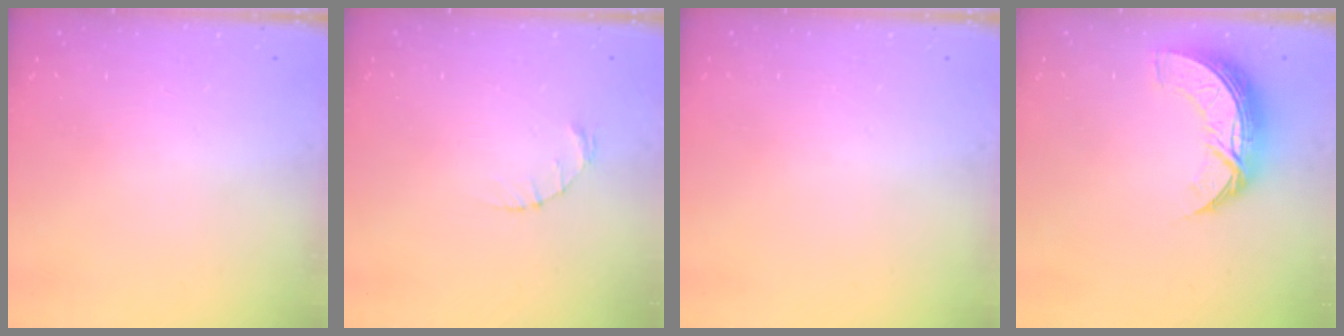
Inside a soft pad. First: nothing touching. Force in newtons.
{"total": 1.2, "press": 1.1, "slide": 0.2}
{"total": 0.0}
{"total": 8.8, "press": 8.7, "slide": 1.0}